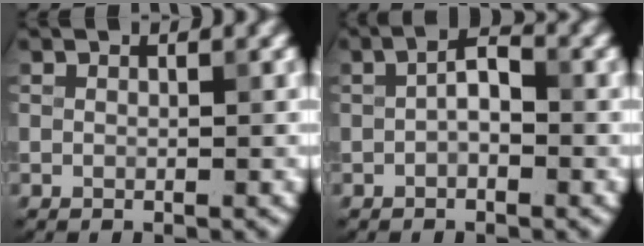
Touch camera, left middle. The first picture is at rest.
{"total": 2.3, "force": [-0.1, 1.1, 2.0], "torque": [-0.036, 0.012, -0.005]}